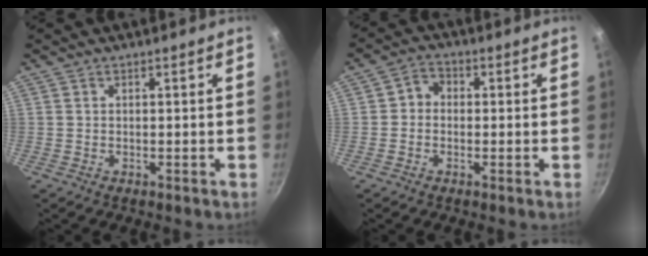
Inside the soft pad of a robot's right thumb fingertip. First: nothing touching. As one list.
[{"total": 3.6, "force": [-0.2, 3.1, 1.8], "torque": [-0.013, 0.011, -0.018]}]